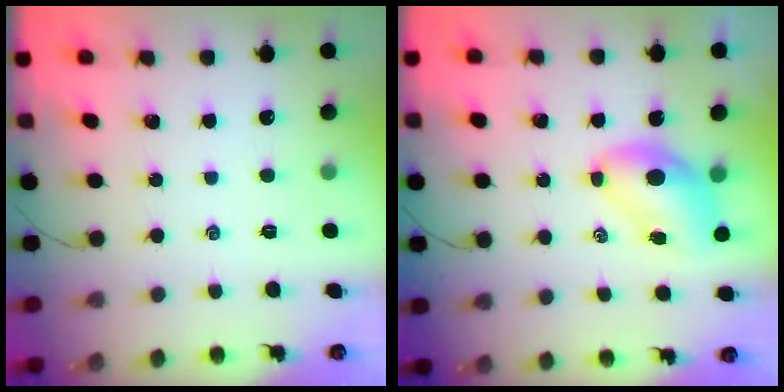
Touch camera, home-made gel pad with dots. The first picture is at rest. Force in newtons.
{"total": 7.2, "press": 7.1, "slide": 1.3}